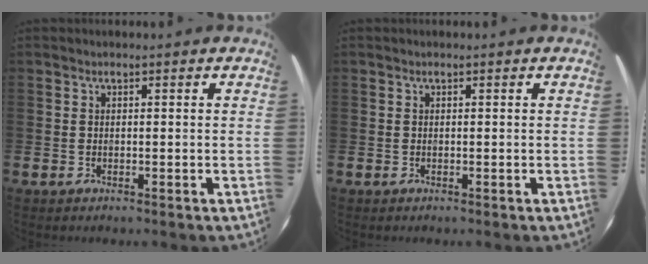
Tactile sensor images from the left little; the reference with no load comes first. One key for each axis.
{"total": 0.0}